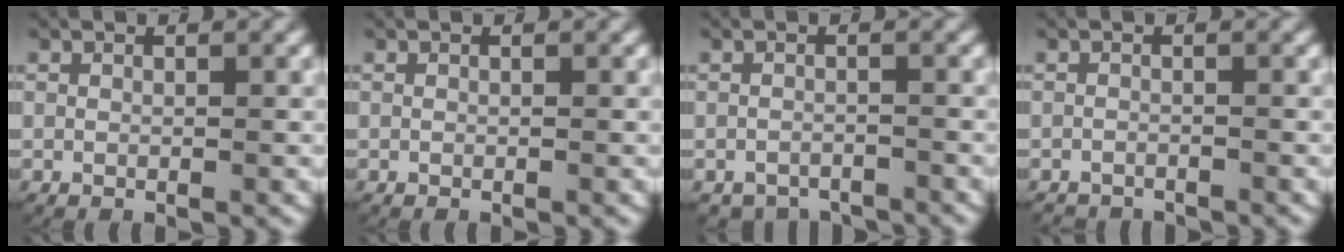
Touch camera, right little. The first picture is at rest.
{"total": 0.0}
{"total": 3.2, "force": [-3.0, 1.2, 0.0], "torque": [0.004, -0.009, -0.049]}
{"total": 1.5, "force": [-1.5, 0.1, -0.1], "torque": [-0.004, -0.009, -0.023]}